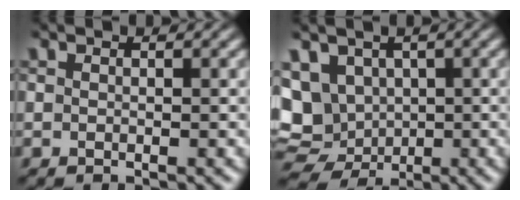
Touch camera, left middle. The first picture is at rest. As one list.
[{"total": 10.3, "force": [0.3, 8.8, 5.4], "torque": [-0.096, 0.009, -0.013]}]